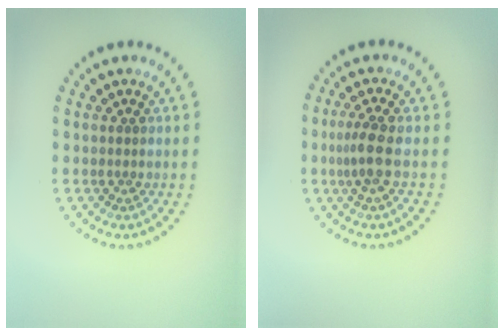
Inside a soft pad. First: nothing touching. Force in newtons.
{"total": 2.3, "press": 1.9, "slide": 1.3}